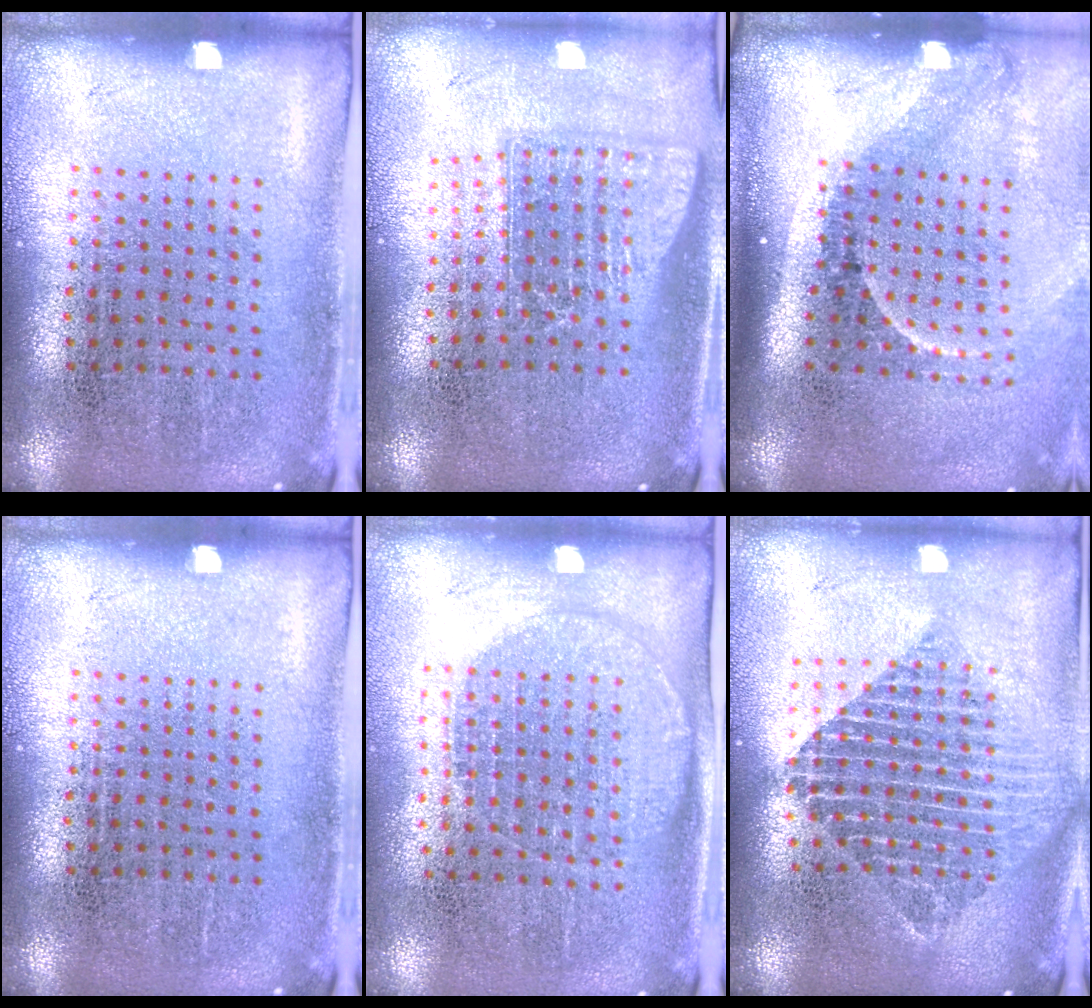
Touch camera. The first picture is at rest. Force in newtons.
{"total": 1.6, "press": 1.2, "slide": 1.0}
{"total": 2.2, "press": 1.4, "slide": 1.6}
{"total": 0.0}
{"total": 1.3, "press": 1.2, "slide": 0.5}
{"total": 2.0, "press": 1.6, "slide": 1.2}